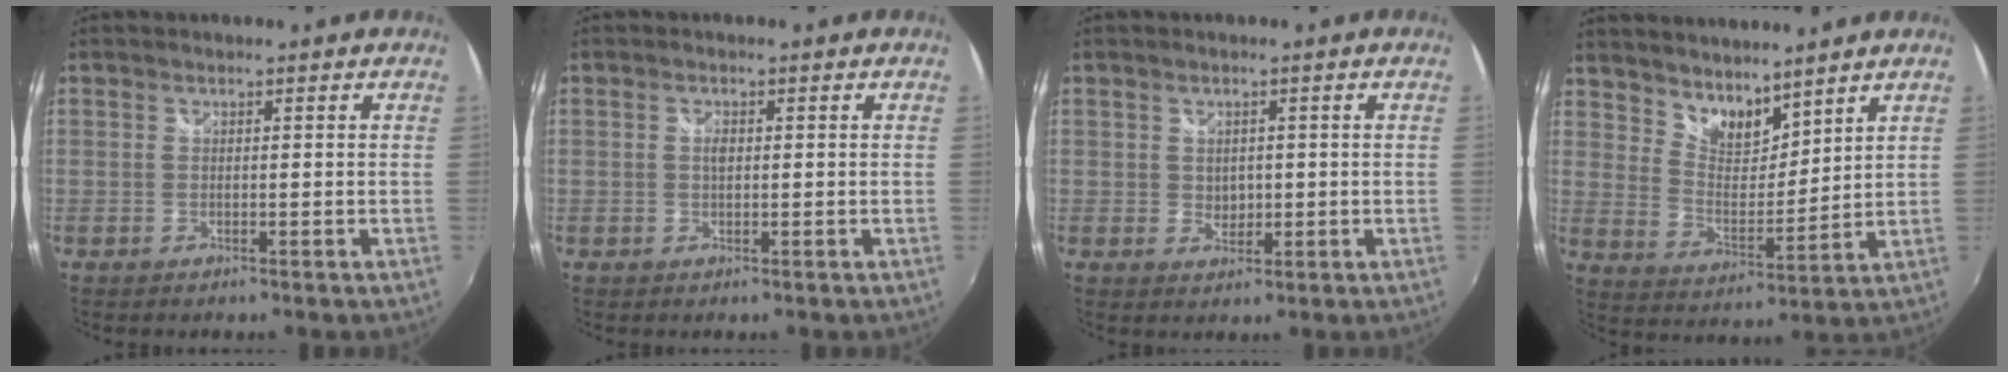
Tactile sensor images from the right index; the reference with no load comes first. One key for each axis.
{"total": 1.3, "fx": 0.1, "fy": 0.7, "fz": 1.1, "tx": -0.020, "ty": 0.003, "tz": 0.001}
{"total": 2.3, "fx": 0.2, "fy": 2.0, "fz": 1.2, "tx": -0.017, "ty": 0.003, "tz": 0.005}
{"total": 8.9, "fx": 7.5, "fy": 3.7, "fz": 2.9, "tx": -0.042, "ty": 0.002, "tz": 0.141}